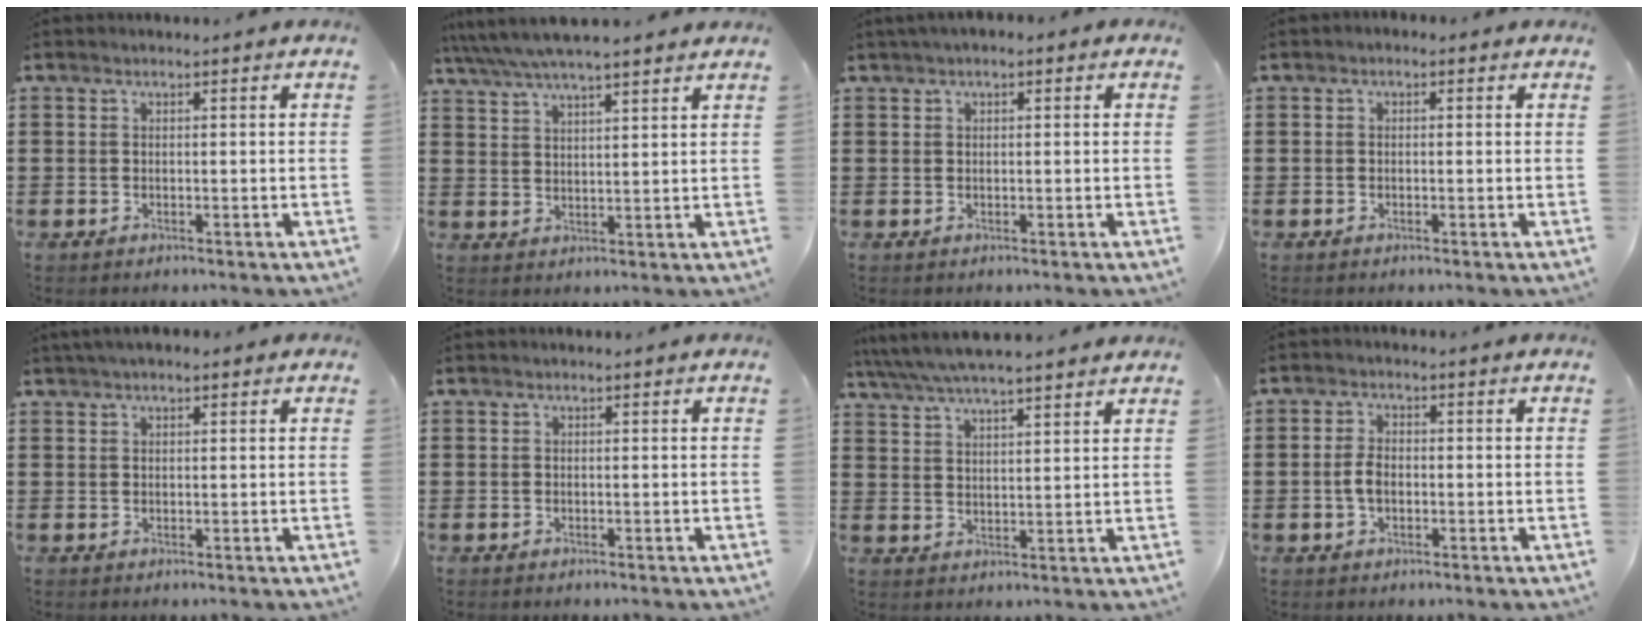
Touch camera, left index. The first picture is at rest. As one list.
[{"total": 5.1, "force": [4.5, 0.5, 2.3], "torque": [-0.060, -0.015, 0.079]}, {"total": 1.0, "force": [0.3, 0.5, 0.9], "torque": [-0.016, 0.005, 0.004]}, {"total": 0.6, "force": [-0.4, 0.4, 0.3], "torque": [-0.007, 0.000, -0.008]}, {"total": 1.6, "force": [1.1, 0.6, 1.1], "torque": [-0.022, 0.006, 0.019]}, {"total": 0.0}, {"total": 5.3, "force": [4.9, 0.3, 2.0], "torque": [-0.055, -0.020, 0.086]}, {"total": 3.1, "force": [-0.4, 1.7, 2.6], "torque": [-0.066, -0.001, -0.013]}]